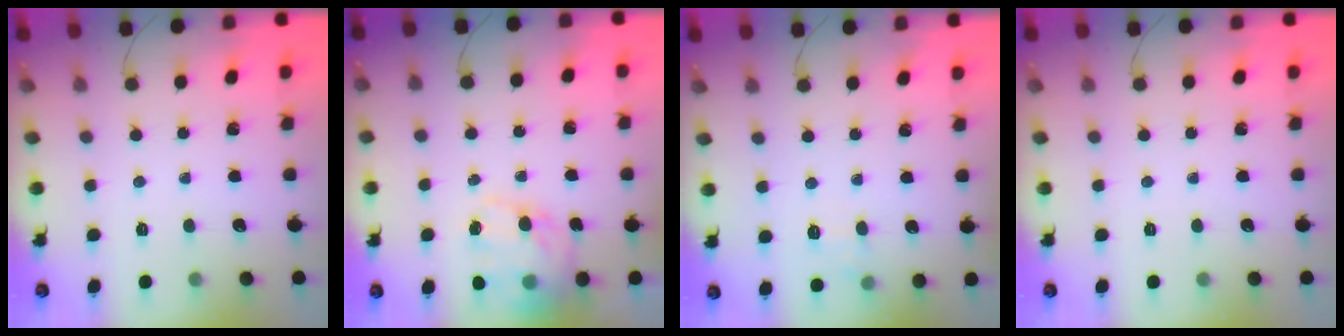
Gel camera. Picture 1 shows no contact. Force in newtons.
{"total": 13.1, "press": 12.6, "slide": 3.4}
{"total": 5.8, "press": 5.6, "slide": 1.5}
{"total": 0.0}